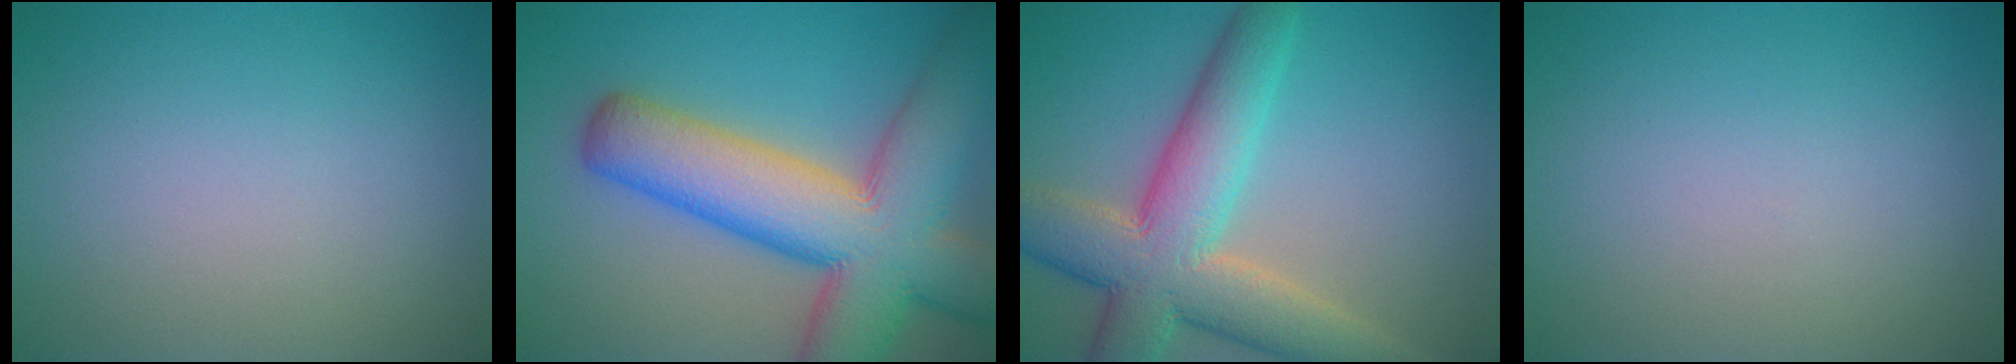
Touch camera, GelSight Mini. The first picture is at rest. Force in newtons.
{"total": 13.5, "press": 13.5, "slide": 0.6}
{"total": 9.6, "press": 9.6, "slide": 0.7}
{"total": 0.0}